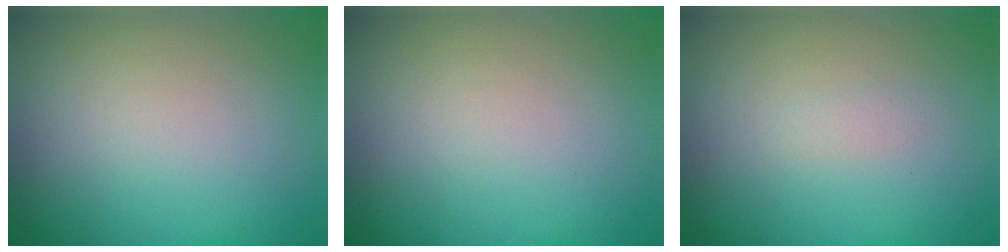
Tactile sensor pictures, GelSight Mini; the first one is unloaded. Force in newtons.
{"total": 0.0}
{"total": 0.5, "press": 0.5, "slide": 0.0}